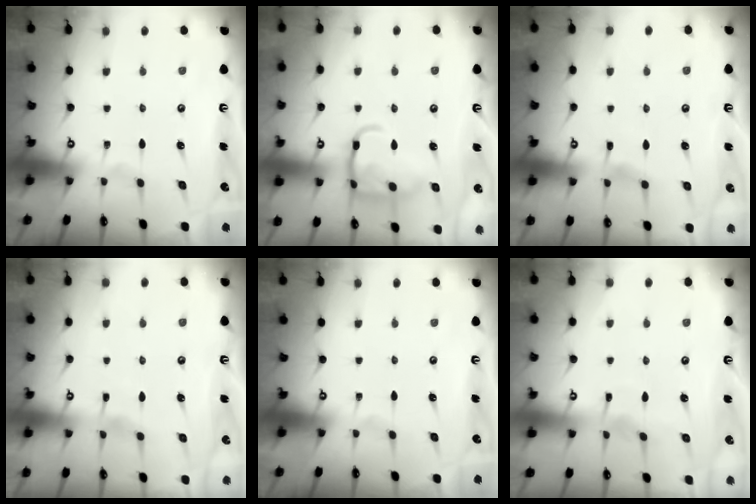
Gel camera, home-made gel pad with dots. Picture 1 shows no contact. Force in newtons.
{"total": 13.7, "press": 13.7, "slide": 1.1}
{"total": 3.4, "press": 3.3, "slide": 0.4}
{"total": 3.5, "press": 3.5, "slide": 0.5}
{"total": 0.0}
{"total": 2.3, "press": 2.3, "slide": 0.3}